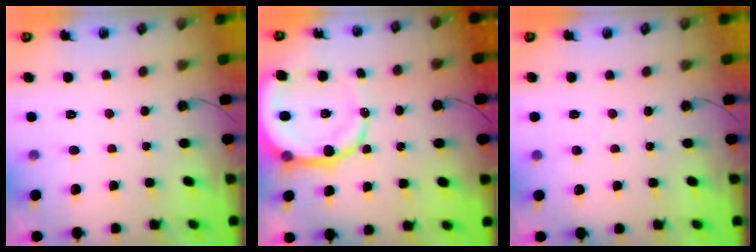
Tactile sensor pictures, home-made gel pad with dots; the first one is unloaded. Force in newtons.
{"total": 13.1, "press": 13.0, "slide": 1.9}
{"total": 1.9, "press": 1.9, "slide": 0.2}